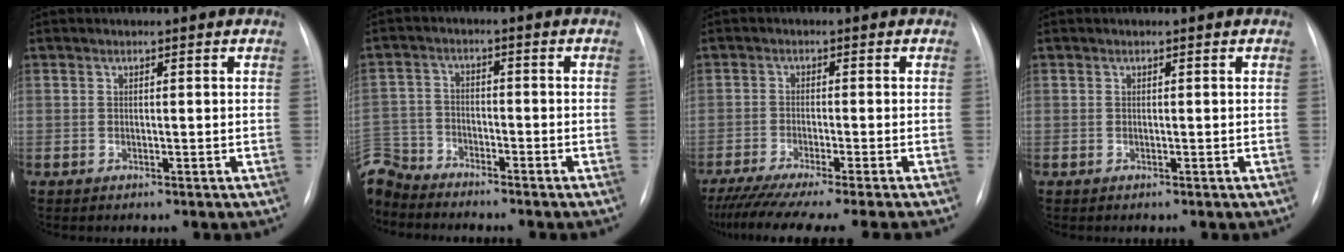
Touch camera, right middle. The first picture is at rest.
{"total": 8.3, "force": [-8.0, 2.2, 0.4], "torque": [-0.018, 0.003, -0.157]}
{"total": 13.6, "force": [-11.7, -1.2, 6.8], "torque": [-0.093, -0.041, -0.180]}
{"total": 0.0}